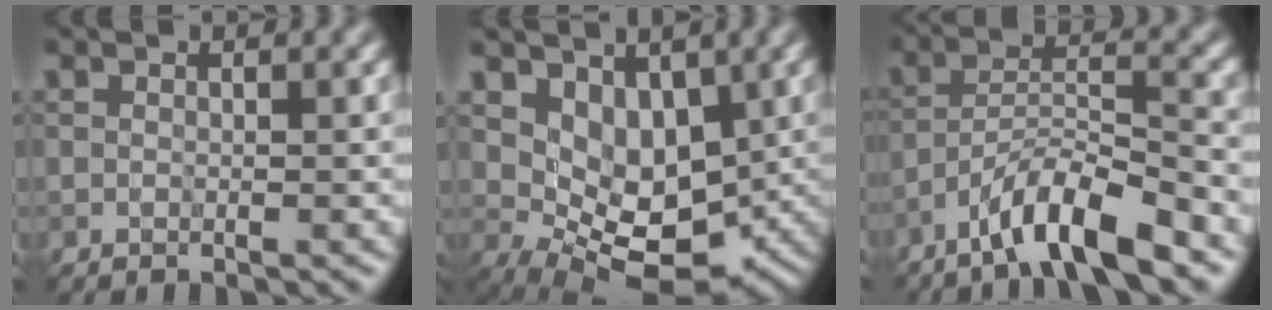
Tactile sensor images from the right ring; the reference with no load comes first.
{"total": 8.2, "force": [1.3, 5.4, 6.0], "torque": [-0.088, -0.017, 0.032]}
{"total": 6.6, "force": [-4.8, 1.0, 4.4], "torque": [-0.072, 0.012, -0.087]}